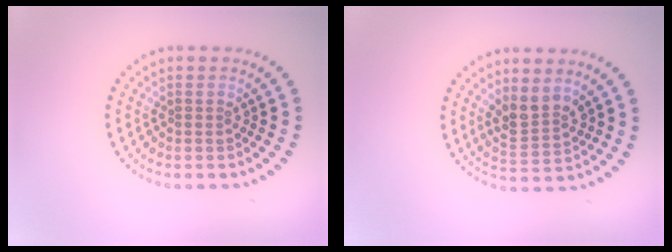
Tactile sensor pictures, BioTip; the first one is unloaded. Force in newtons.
{"total": 2.9, "press": 2.6, "slide": 1.3}